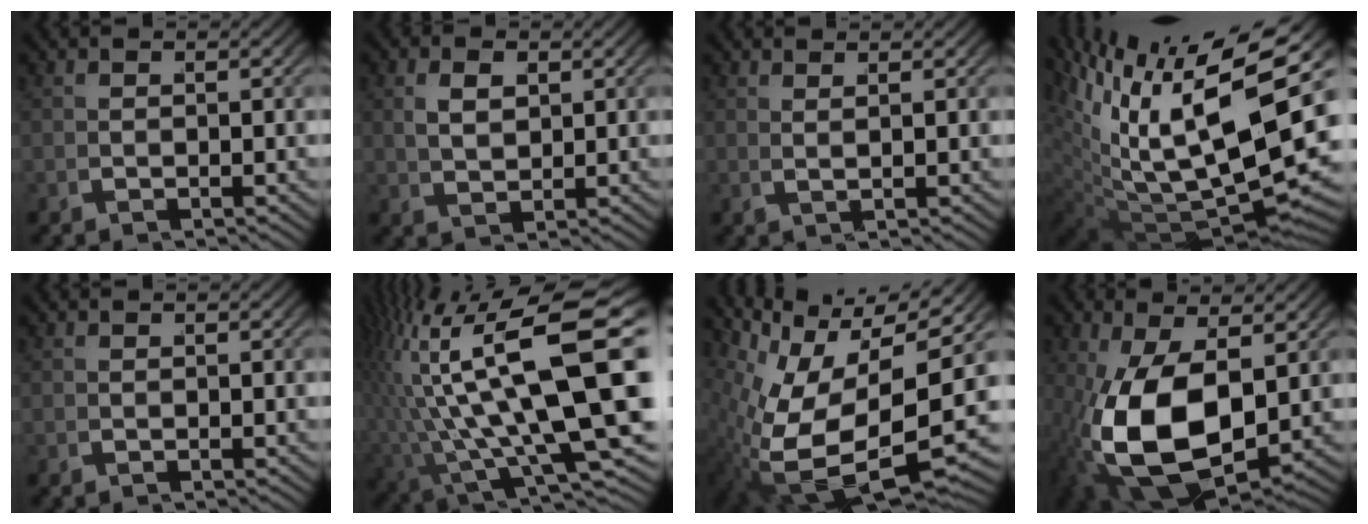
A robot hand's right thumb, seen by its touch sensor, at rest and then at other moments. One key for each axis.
{"total": 1.3, "fx": 1.0, "fy": 0.3, "fz": 0.7, "tx": -0.003, "ty": 0.009, "tz": 0.016}
{"total": 1.9, "fx": 1.4, "fy": -1.2, "fz": 0.1, "tx": 0.012, "ty": 0.016, "tz": 0.018}
{"total": 20.1, "fx": -0.5, "fy": 11.8, "fz": 16.3, "tx": -0.293, "ty": -0.055, "tz": 0.019}
{"total": 0.0}
{"total": 18.6, "fx": 0.0, "fy": 9.4, "fz": 16.0, "tx": -0.303, "ty": -0.051, "tz": 0.021}
{"total": 17.3, "fx": -0.9, "fy": 10.9, "fz": 13.4, "tx": -0.281, "ty": -0.048, "tz": 0.006}
{"total": 14.3, "fx": -1.9, "fy": 8.2, "fz": 11.5, "tx": -0.275, "ty": -0.055, "tz": -0.006}